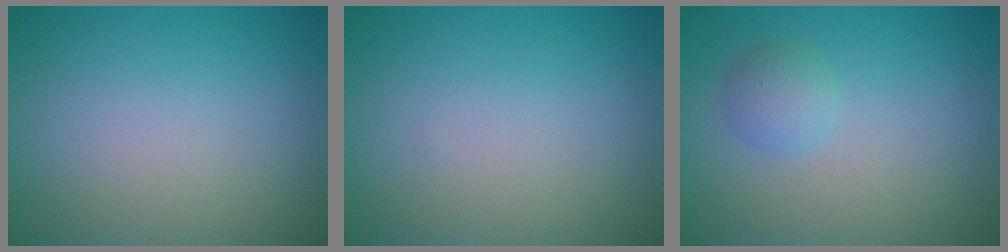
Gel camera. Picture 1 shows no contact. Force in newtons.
{"total": 0.0}
{"total": 1.7, "press": 1.7, "slide": 0.2}